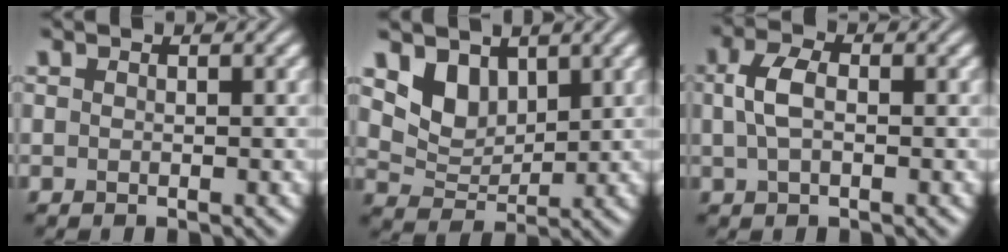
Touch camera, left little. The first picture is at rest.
{"total": 3.9, "force": [2.3, 2.6, 1.8], "torque": [-0.044, -0.019, 0.045]}
{"total": 3.1, "force": [0.2, 1.8, 2.5], "torque": [-0.058, 0.005, 0.000]}